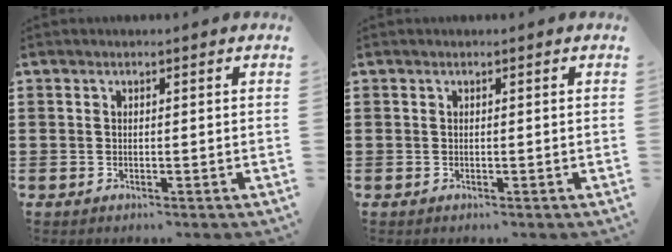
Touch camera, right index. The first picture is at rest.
{"total": 0.0}